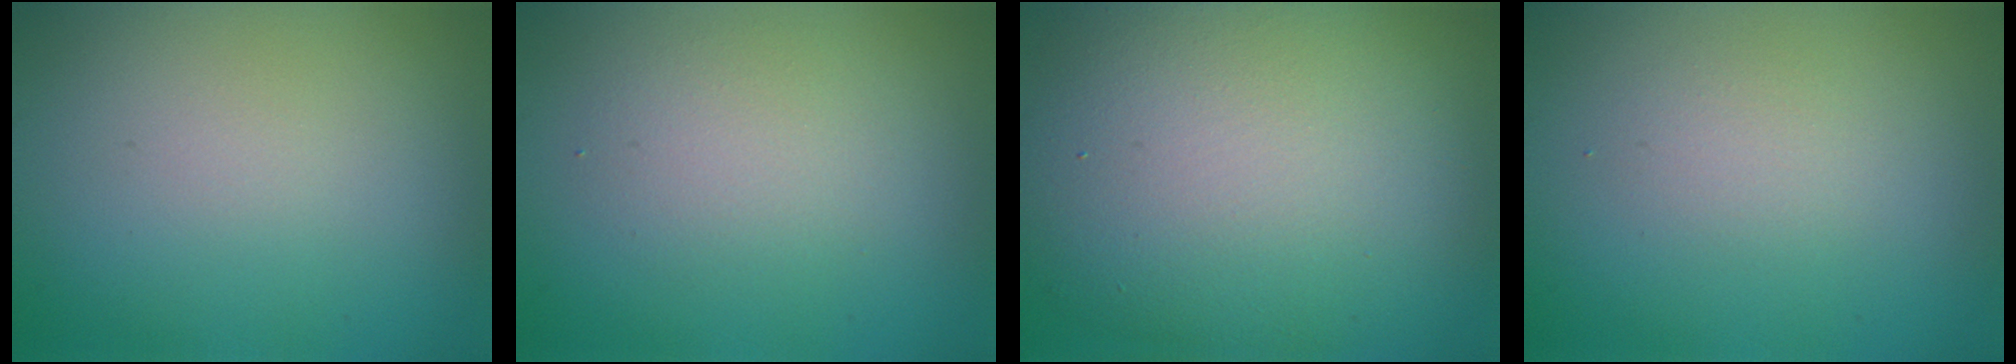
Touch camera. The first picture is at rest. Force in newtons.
{"total": 2.5, "press": 2.5, "slide": 0.1}
{"total": 12.2, "press": 12.2, "slide": 0.8}
{"total": 1.4, "press": 1.3, "slide": 0.1}